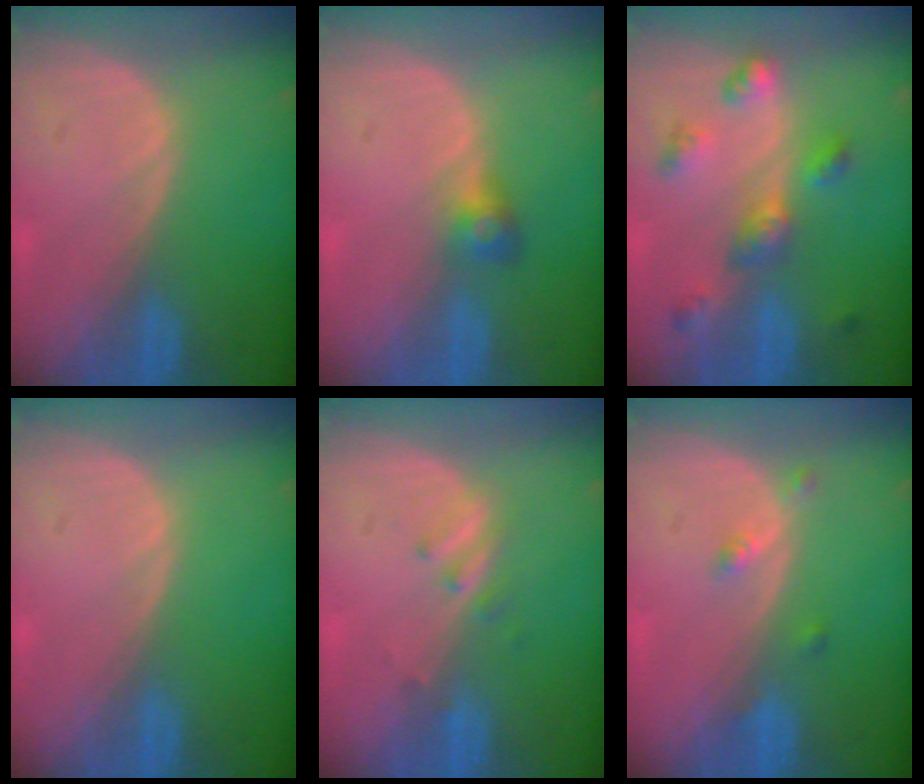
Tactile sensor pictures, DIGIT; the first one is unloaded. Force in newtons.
{"total": 2.7, "press": 2.6, "slide": 0.8}
{"total": 6.4, "press": 5.7, "slide": 2.8}
{"total": 0.0}
{"total": 2.5, "press": 2.2, "slide": 1.2}
{"total": 2.2, "press": 1.8, "slide": 1.3}